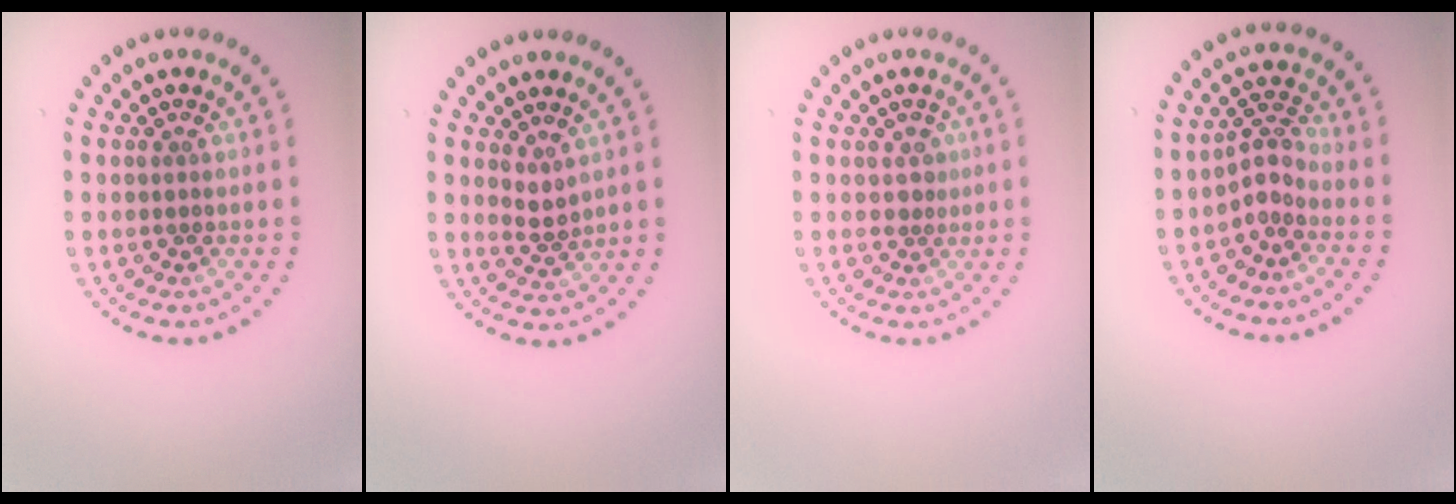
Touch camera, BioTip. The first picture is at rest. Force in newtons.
{"total": 1.3, "press": 0.9, "slide": 0.9}
{"total": 1.2, "press": 0.9, "slide": 0.7}
{"total": 2.2, "press": 1.5, "slide": 1.6}